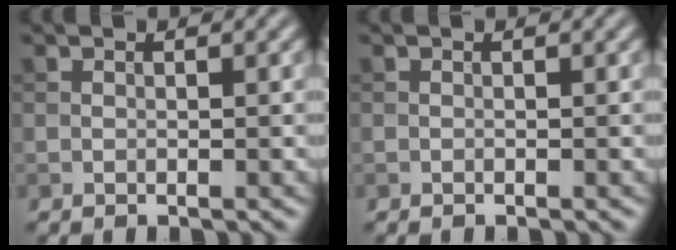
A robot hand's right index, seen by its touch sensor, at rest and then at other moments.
{"total": 0.0}